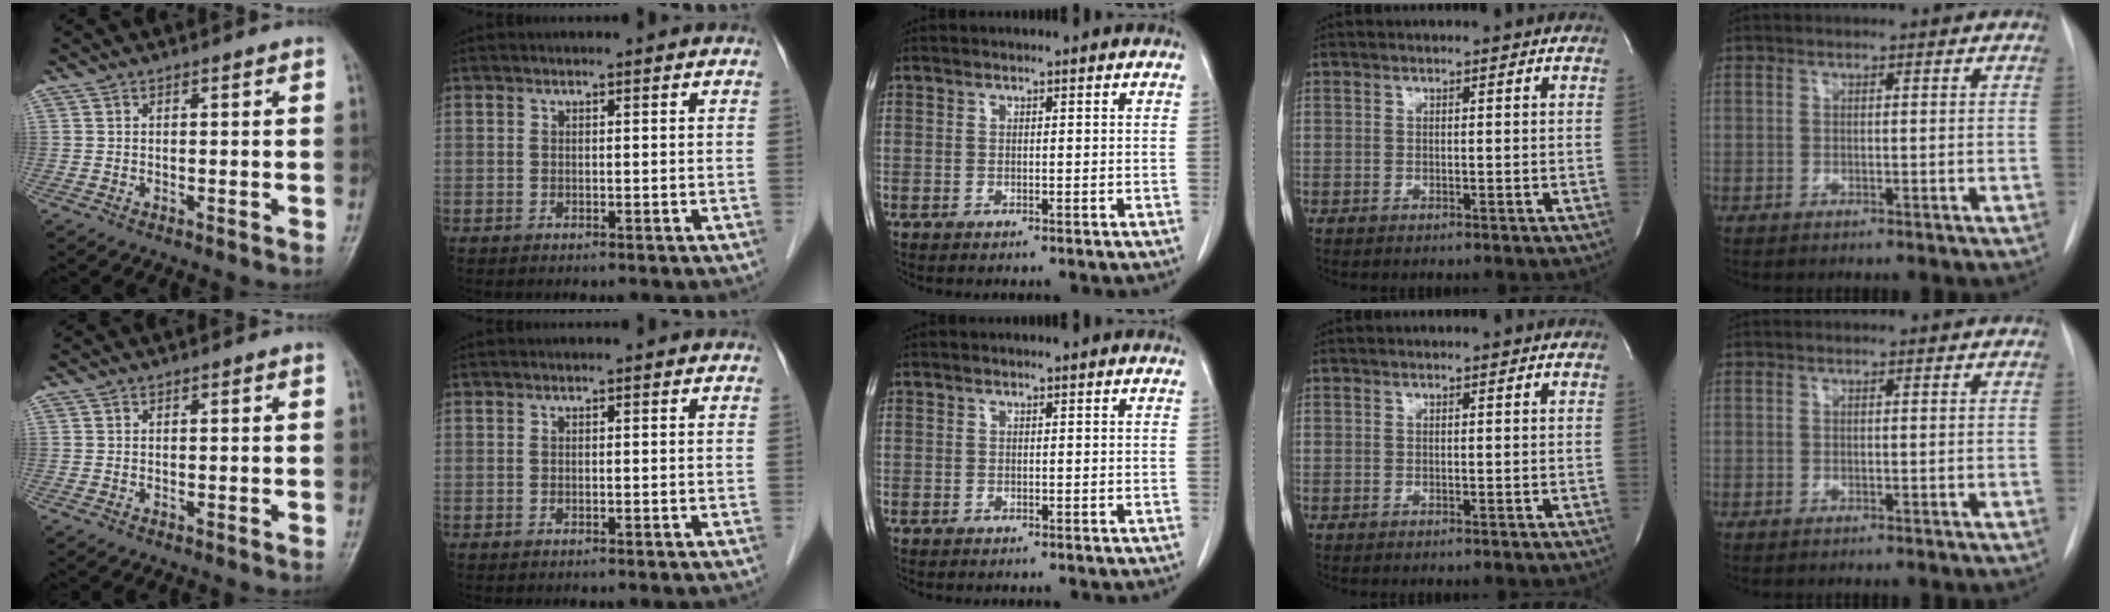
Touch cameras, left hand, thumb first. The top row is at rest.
{}